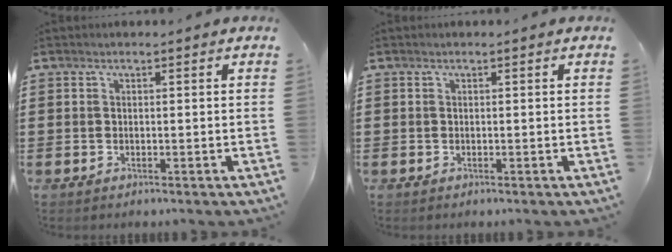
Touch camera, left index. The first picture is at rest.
{"total": 0.0}